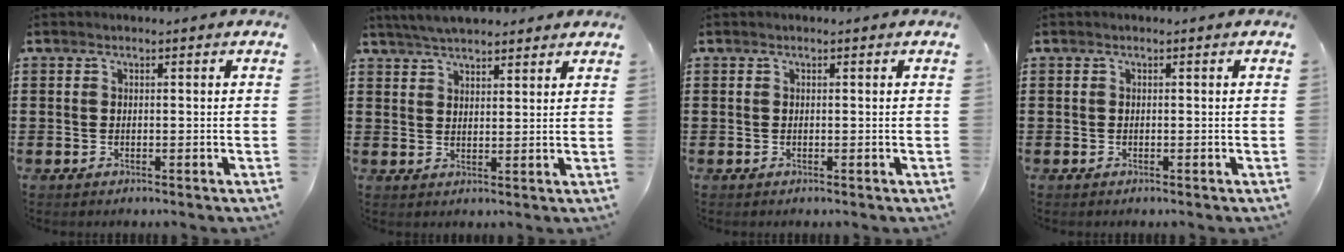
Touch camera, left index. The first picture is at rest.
{"total": 4.7, "force": [4.5, 0.7, 1.4], "torque": [-0.039, -0.006, 0.084]}
{"total": 0.0}
{"total": 0.0}